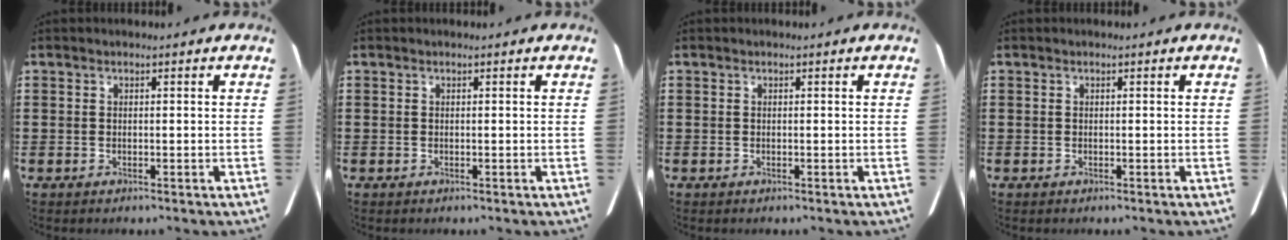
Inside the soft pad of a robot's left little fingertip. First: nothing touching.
{"total": 0.0}
{"total": 0.0}
{"total": 0.0}